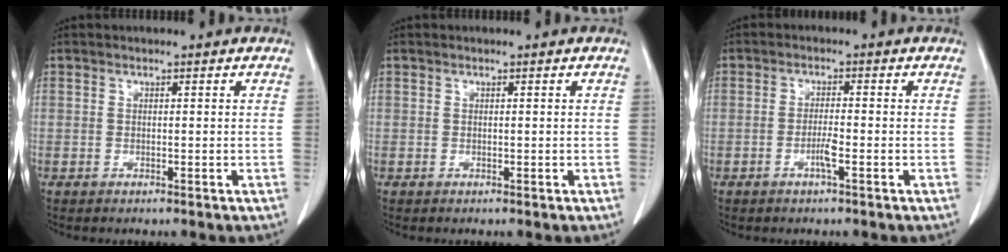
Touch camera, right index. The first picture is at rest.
{"total": 0.0}
{"total": 2.5, "force": [-1.1, 0.0, 2.2], "torque": [-0.044, -0.001, -0.023]}